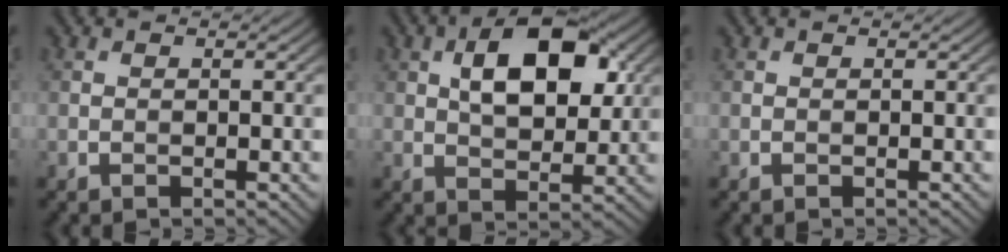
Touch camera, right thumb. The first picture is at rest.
{"total": 10.3, "force": [2.9, 5.5, 8.2], "torque": [-0.136, 0.010, 0.044]}
{"total": 0.0}